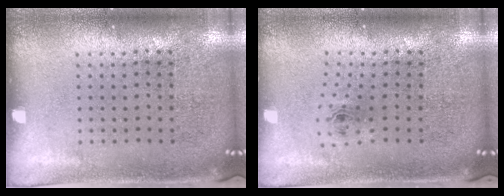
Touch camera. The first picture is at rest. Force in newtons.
{"total": 0.8, "press": 0.4, "slide": 0.7}